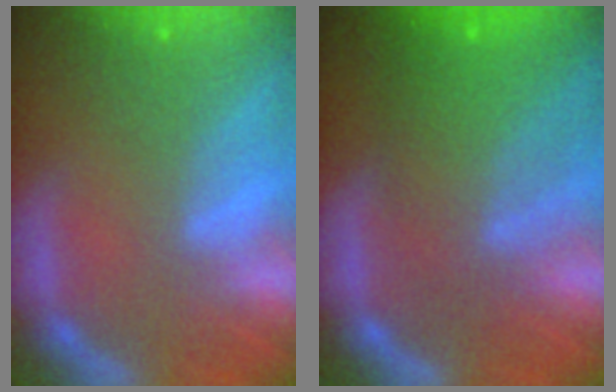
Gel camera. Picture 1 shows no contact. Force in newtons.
{"total": 8.0}